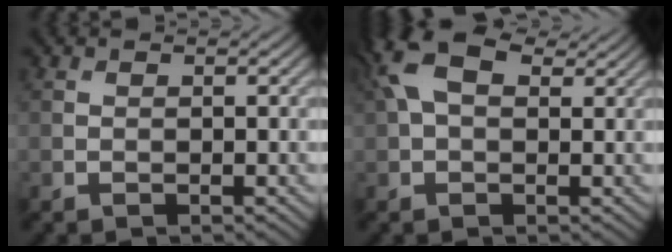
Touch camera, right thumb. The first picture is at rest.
{"total": 8.3, "force": [3.2, 4.7, 6.0], "torque": [-0.145, 0.024, 0.053]}